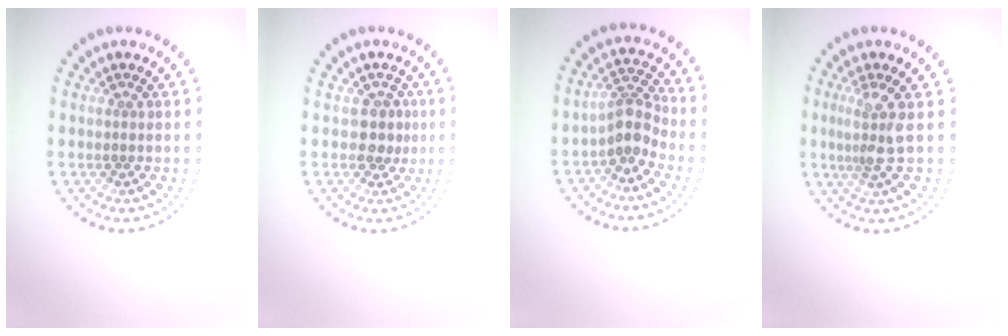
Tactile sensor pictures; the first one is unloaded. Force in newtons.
{"total": 1.9, "press": 1.6, "slide": 1.0}
{"total": 2.9, "press": 2.3, "slide": 1.8}
{"total": 2.6, "press": 1.8, "slide": 1.8}